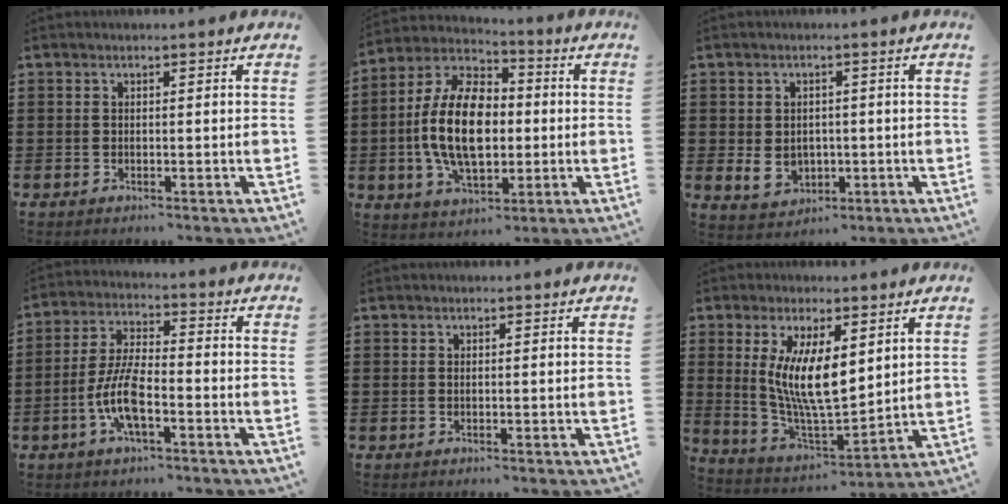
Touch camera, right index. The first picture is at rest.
{"total": 14.2, "force": [-0.9, 8.3, 11.5], "torque": [-0.259, 0.001, -0.023]}
{"total": 3.8, "force": [-0.4, 3.2, 2.0], "torque": [-0.043, 0.002, -0.012]}
{"total": 8.2, "force": [-3.0, 2.8, 7.1], "torque": [-0.165, -0.009, -0.063]}
{"total": 0.0}
{"total": 10.2, "force": [2.7, 3.7, 9.1], "torque": [-0.190, -0.007, 0.048]}